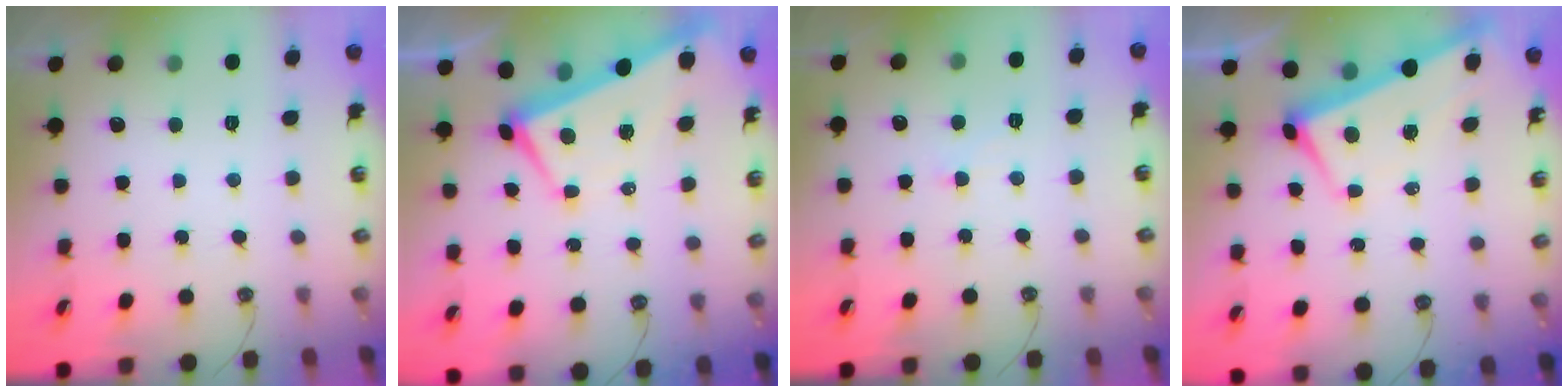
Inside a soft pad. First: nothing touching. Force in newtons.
{"total": 1.0, "press": 0.1, "slide": 1.0}
{"total": 1.5, "press": 1.4, "slide": 0.5}
{"total": 1.6, "press": 1.3, "slide": 1.0}